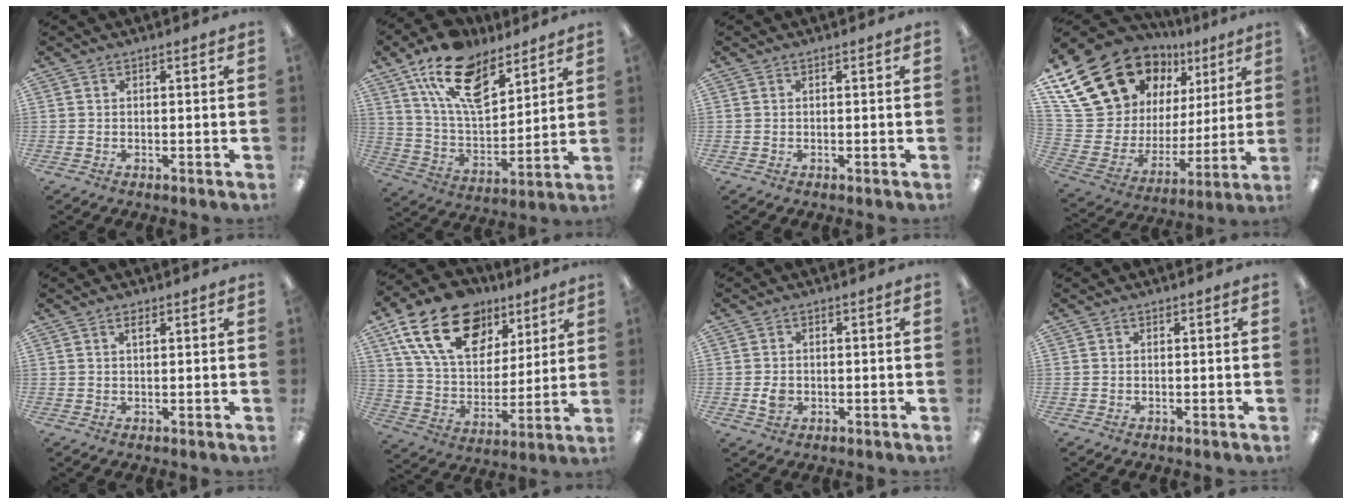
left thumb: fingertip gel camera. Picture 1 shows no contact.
{"total": 18.1, "force": [11.9, 8.9, 10.3], "torque": [-0.191, -0.050, 0.216]}
{"total": 0.0}
{"total": 24.0, "force": [15.1, 15.3, 10.5], "torque": [-0.198, -0.092, 0.301]}
{"total": 1.4, "force": [0.9, 0.6, 0.9], "torque": [-0.013, 0.000, 0.013]}
{"total": 21.7, "force": [12.0, 13.5, 12.1], "torque": [-0.217, -0.047, 0.219]}
{"total": 2.9, "force": [-0.5, 2.4, 1.6], "torque": [-0.019, 0.002, -0.010]}
{"total": 0.0}